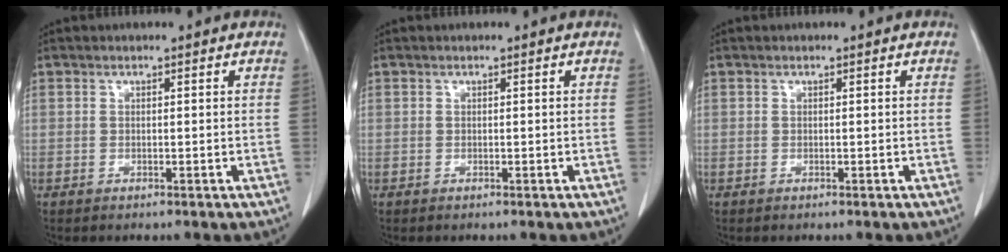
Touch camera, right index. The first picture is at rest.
{"total": 0.0}
{"total": 0.0}